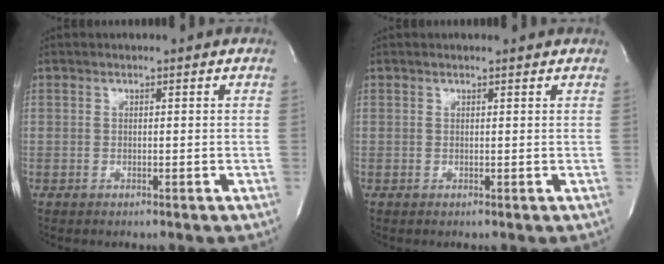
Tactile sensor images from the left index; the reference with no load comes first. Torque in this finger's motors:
{"motor_torque": [0.44, -0.59, 0.08, 0.01]}